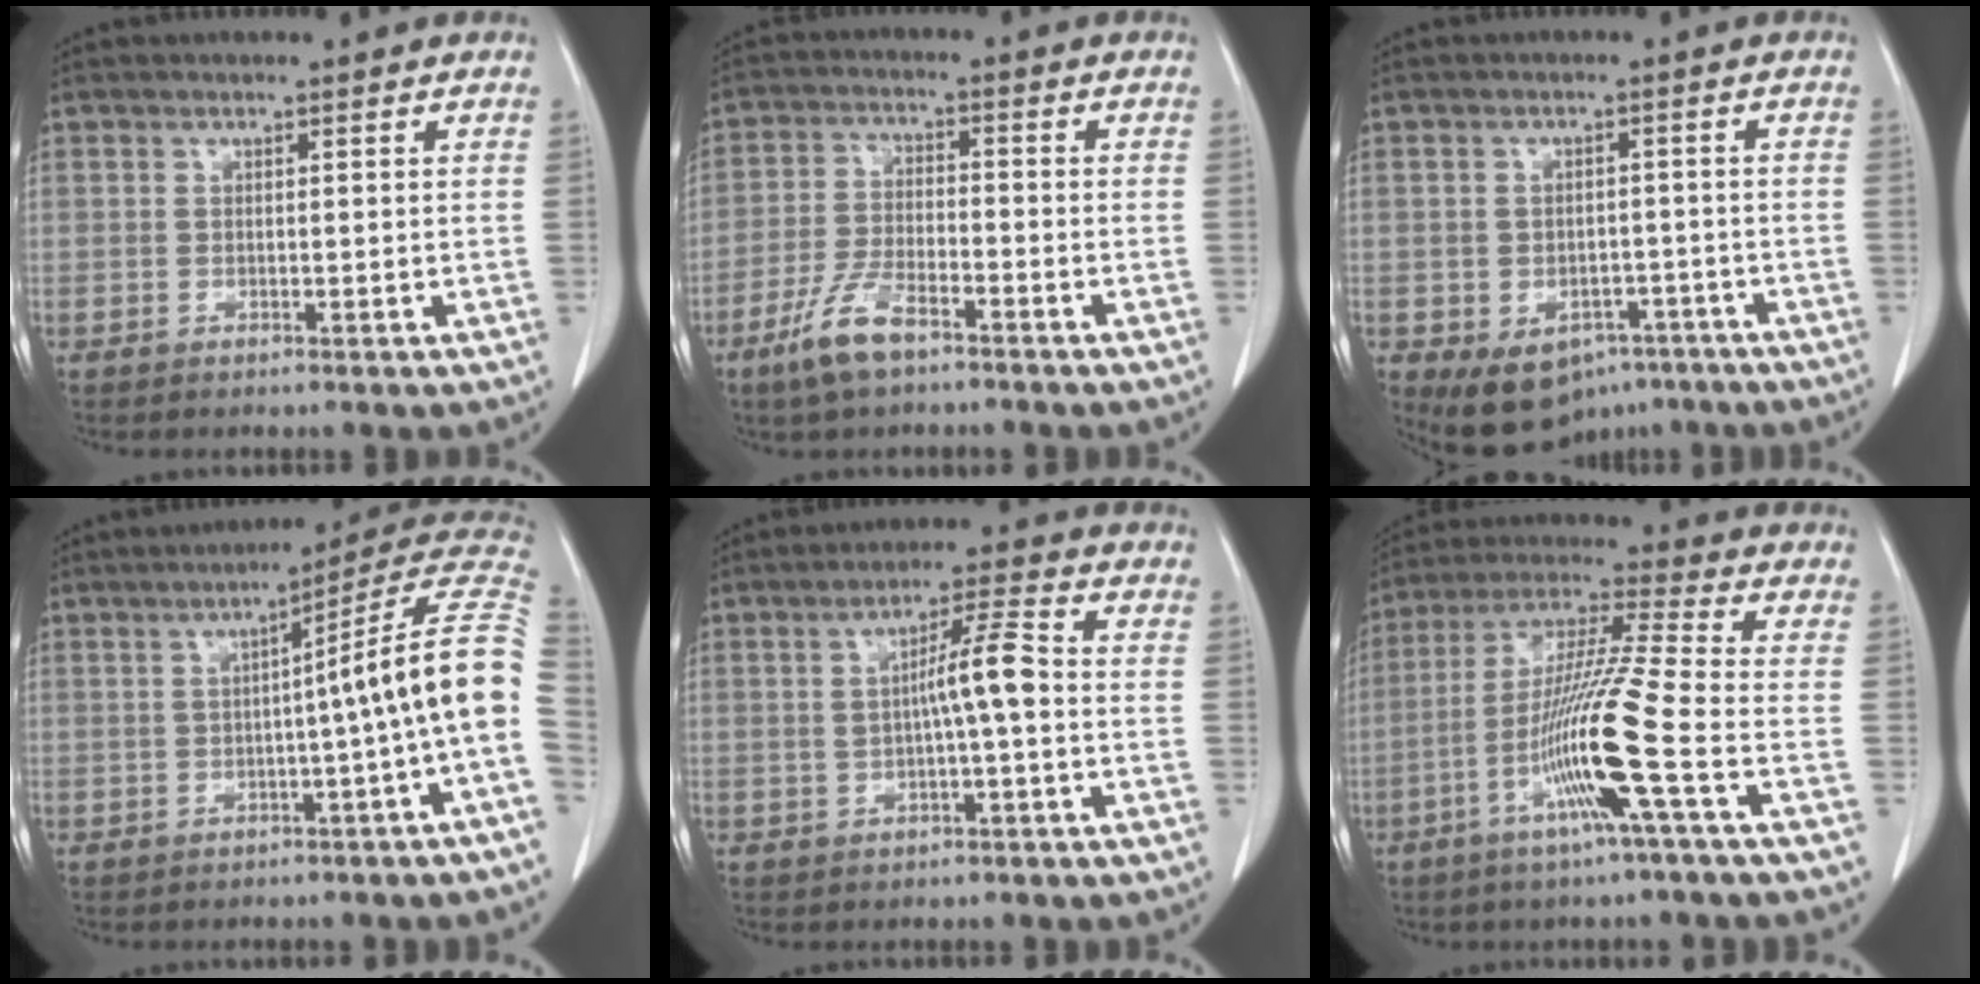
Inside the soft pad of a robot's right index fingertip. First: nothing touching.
{"total": 7.4, "force": [-5.0, 1.8, 5.0], "torque": [-0.111, -0.009, -0.097]}
{"total": 9.4, "force": [-5.8, 6.2, 4.0], "torque": [-0.055, 0.013, -0.075]}
{"total": 12.2, "force": [-1.1, -2.0, 12.0], "torque": [-0.135, 0.028, -0.027]}
{"total": 5.9, "force": [-0.2, 0.1, 5.9], "torque": [-0.096, 0.013, -0.004]}
{"total": 14.0, "force": [-5.0, -1.7, 13.0], "torque": [-0.255, -0.010, -0.102]}